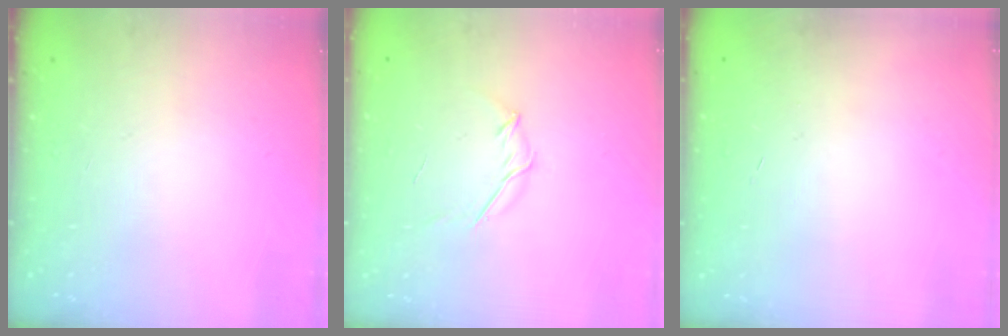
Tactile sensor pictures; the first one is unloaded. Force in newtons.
{"total": 4.0, "press": 3.9, "slide": 0.9}
{"total": 0.6, "press": 0.5, "slide": 0.2}